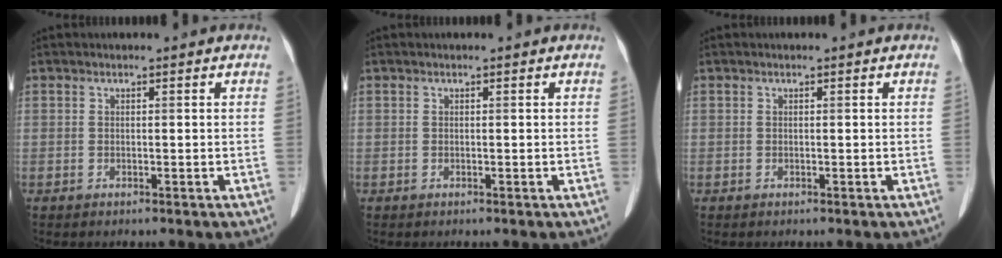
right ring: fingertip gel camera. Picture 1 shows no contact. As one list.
[{"total": 0.0}, {"total": 0.0}]